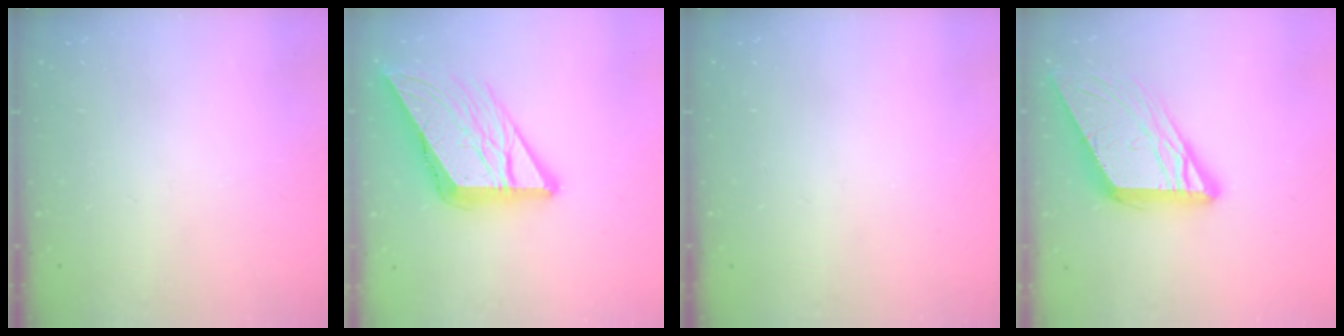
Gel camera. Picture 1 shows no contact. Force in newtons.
{"total": 16.6, "press": 16.5, "slide": 1.7}
{"total": 0.0}
{"total": 14.0, "press": 13.9, "slide": 1.4}